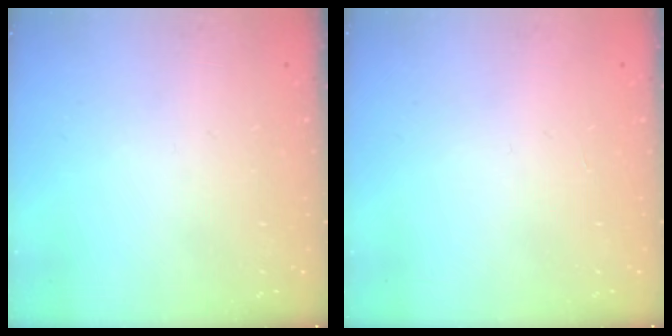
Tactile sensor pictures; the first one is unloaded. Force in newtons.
{"total": 0.0}